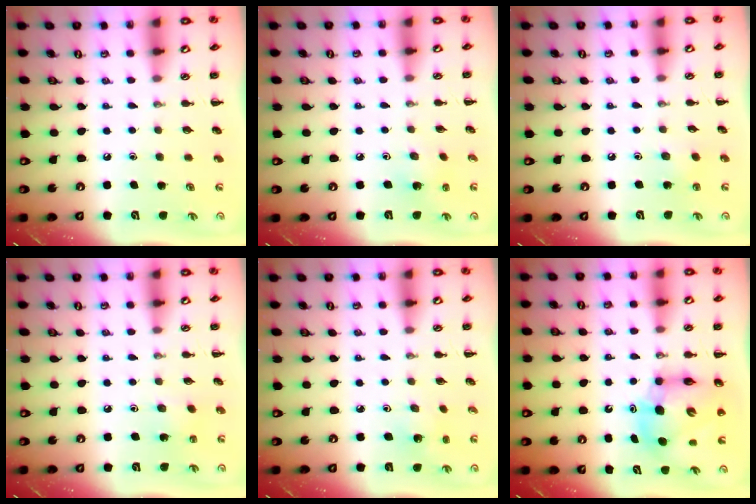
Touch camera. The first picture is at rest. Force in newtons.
{"total": 2.1, "press": 2.0, "slide": 0.7}
{"total": 3.3, "press": 3.2, "slide": 1.1}
{"total": 2.7, "press": 2.6, "slide": 0.8}
{"total": 1.7, "press": 1.5, "slide": 0.7}
{"total": 10.5, "press": 9.9, "slide": 3.3}